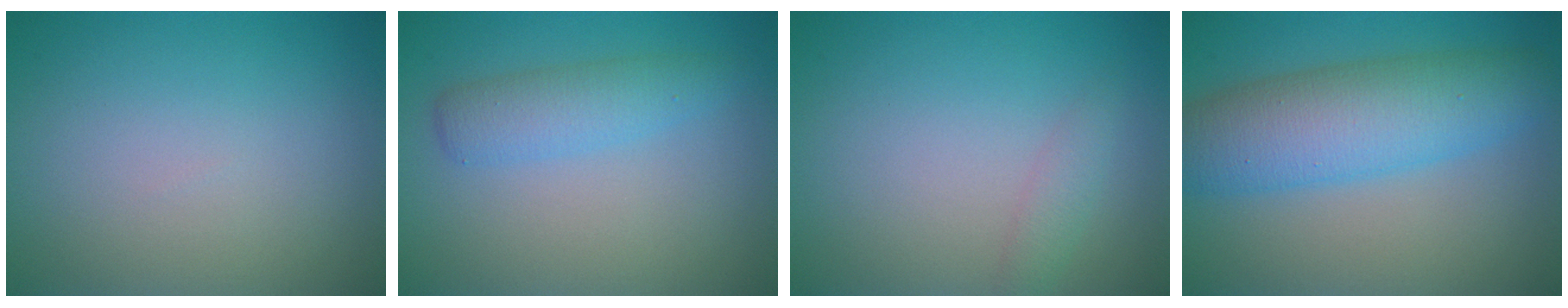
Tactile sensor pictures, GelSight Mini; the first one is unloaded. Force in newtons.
{"total": 2.9, "press": 2.9, "slide": 0.1}
{"total": 1.3, "press": 1.3, "slide": 0.0}
{"total": 7.8, "press": 7.8, "slide": 0.1}